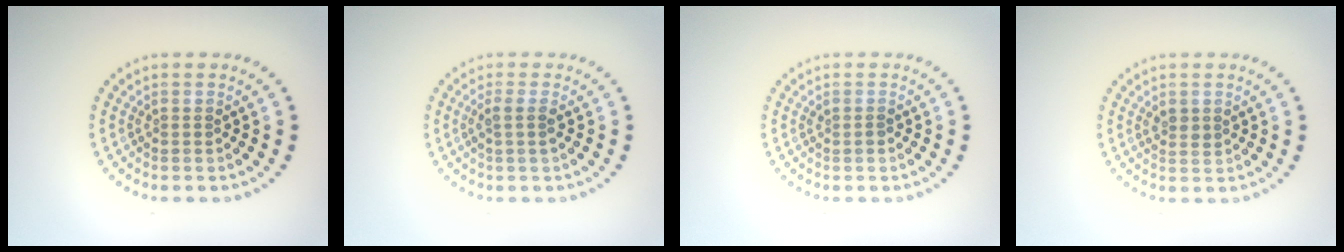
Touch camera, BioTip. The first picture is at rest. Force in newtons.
{"total": 1.4, "press": 1.1, "slide": 0.8}
{"total": 0.7, "press": 0.7, "slide": 0.1}
{"total": 1.3, "press": 1.2, "slide": 0.4}